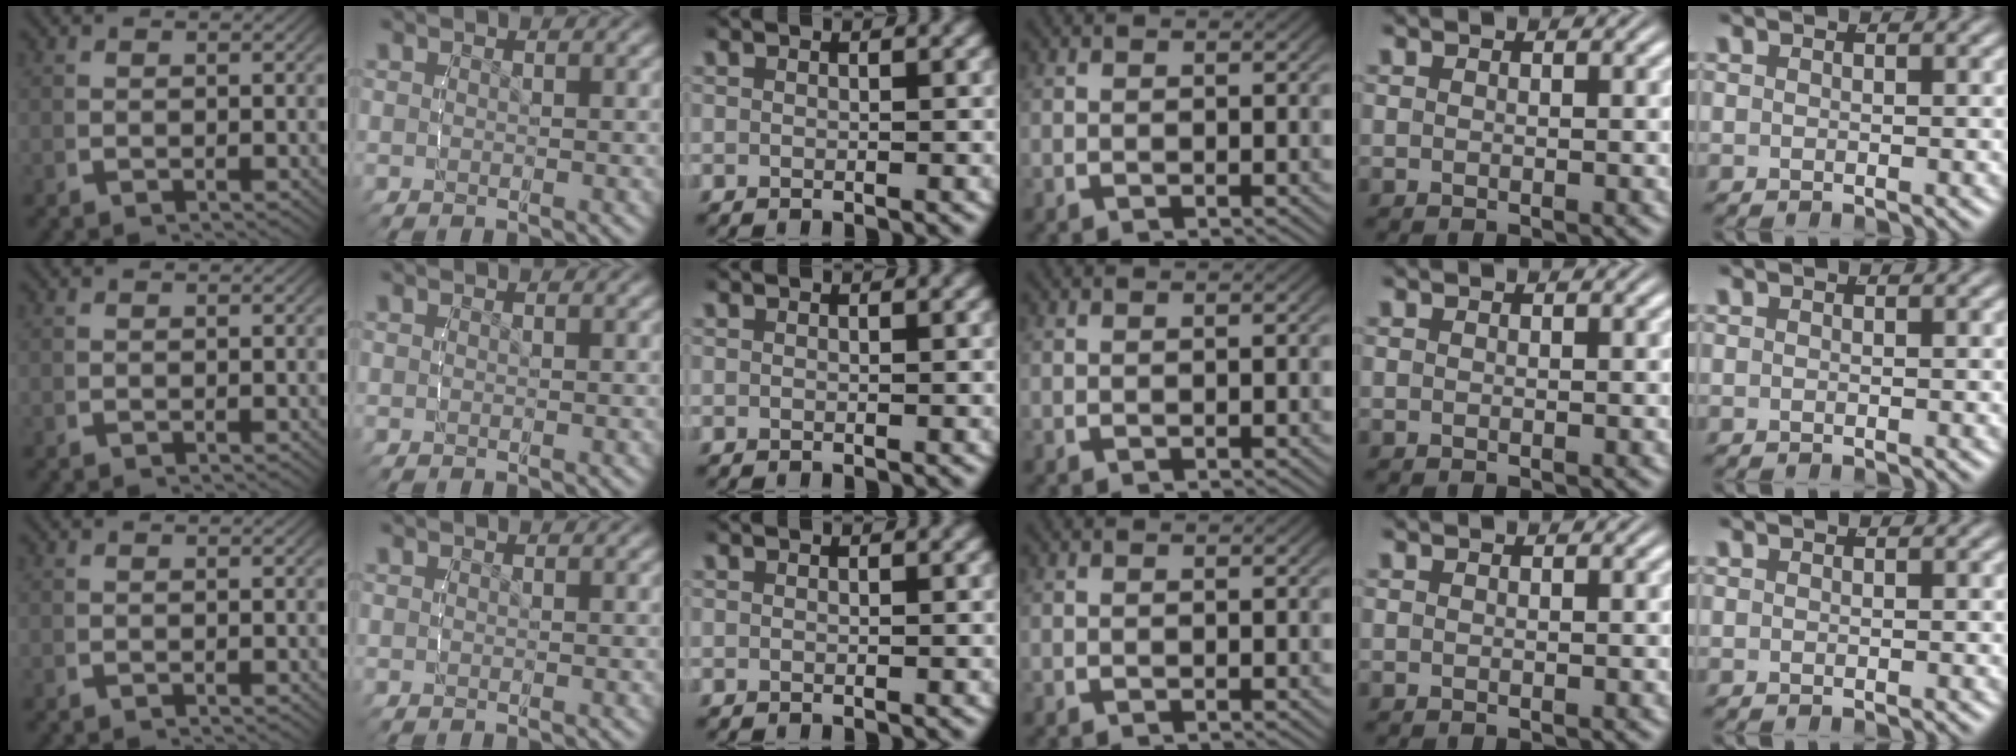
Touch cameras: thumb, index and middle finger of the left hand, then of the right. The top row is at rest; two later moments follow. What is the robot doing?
{"motion": "lift_and_place", "object": "cubes"}